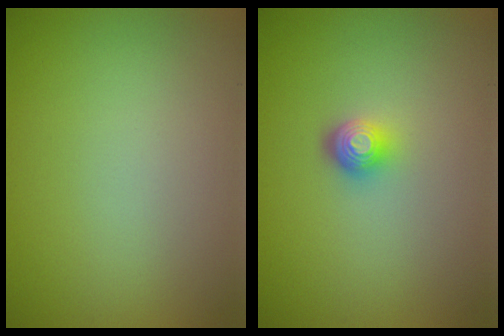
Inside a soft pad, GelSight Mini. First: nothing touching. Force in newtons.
{"total": 2.3, "press": 1.5, "slide": 1.7}